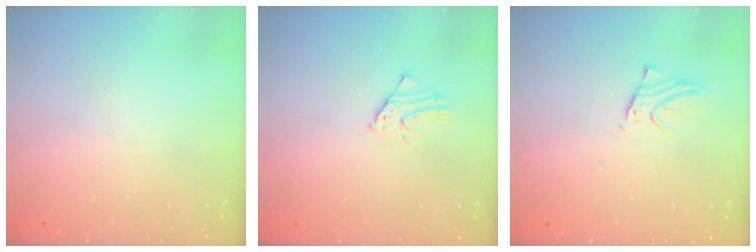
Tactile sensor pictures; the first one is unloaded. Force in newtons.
{"total": 1.9, "press": 1.9, "slide": 0.1}
{"total": 2.3, "press": 2.3, "slide": 0.1}